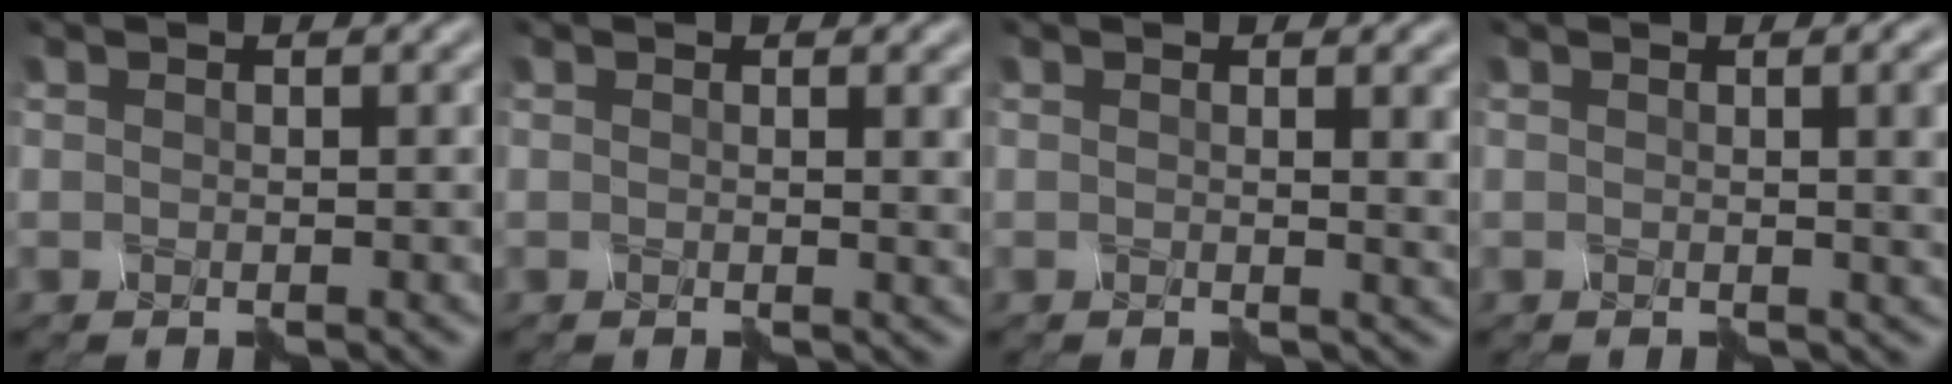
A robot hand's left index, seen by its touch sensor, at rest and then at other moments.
{"total": 1.2, "force": [0.8, 0.1, 0.9], "torque": [-0.011, -0.001, 0.012]}
{"total": 2.2, "force": [1.1, 0.5, 1.8], "torque": [-0.019, 0.000, 0.020]}
{"total": 3.5, "force": [0.9, 1.0, 3.3], "torque": [-0.020, 0.001, 0.014]}